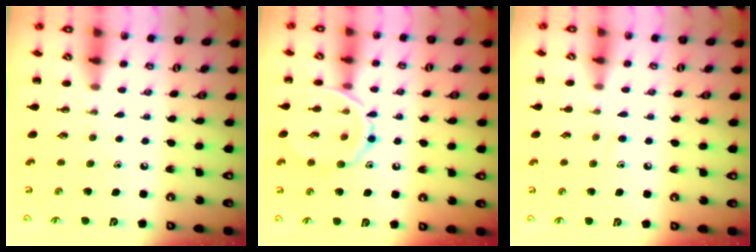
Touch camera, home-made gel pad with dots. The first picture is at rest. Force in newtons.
{"total": 12.6, "press": 12.6, "slide": 0.6}
{"total": 6.0, "press": 5.6, "slide": 2.3}